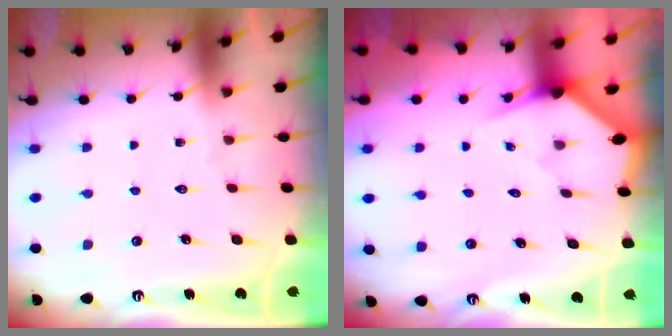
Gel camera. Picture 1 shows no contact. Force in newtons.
{"total": 2.2, "press": 2.2, "slide": 0.1}